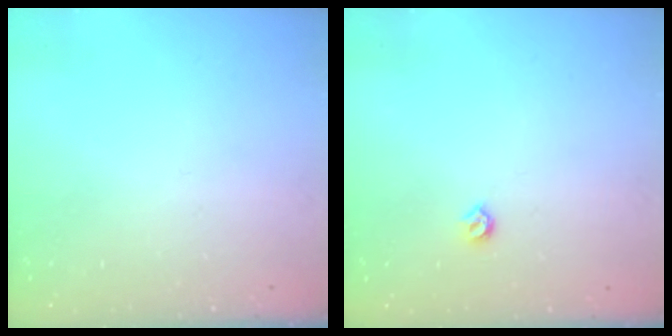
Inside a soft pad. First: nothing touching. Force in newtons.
{"total": 4.0, "press": 3.9, "slide": 0.8}